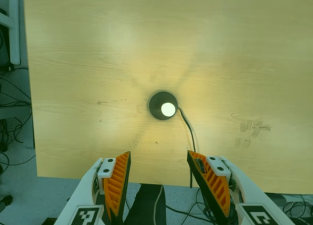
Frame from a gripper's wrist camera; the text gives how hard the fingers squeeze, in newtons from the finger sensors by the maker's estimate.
{"total": 0.0}